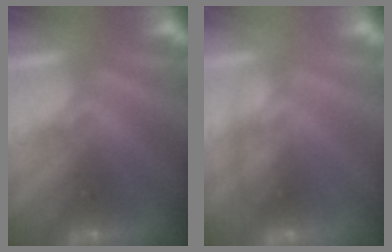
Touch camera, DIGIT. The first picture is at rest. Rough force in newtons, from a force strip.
{"total": 1.8}